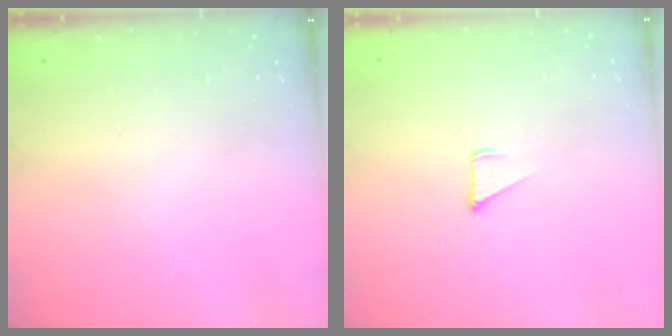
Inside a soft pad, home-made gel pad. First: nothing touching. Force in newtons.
{"total": 2.3, "press": 2.3, "slide": 0.2}